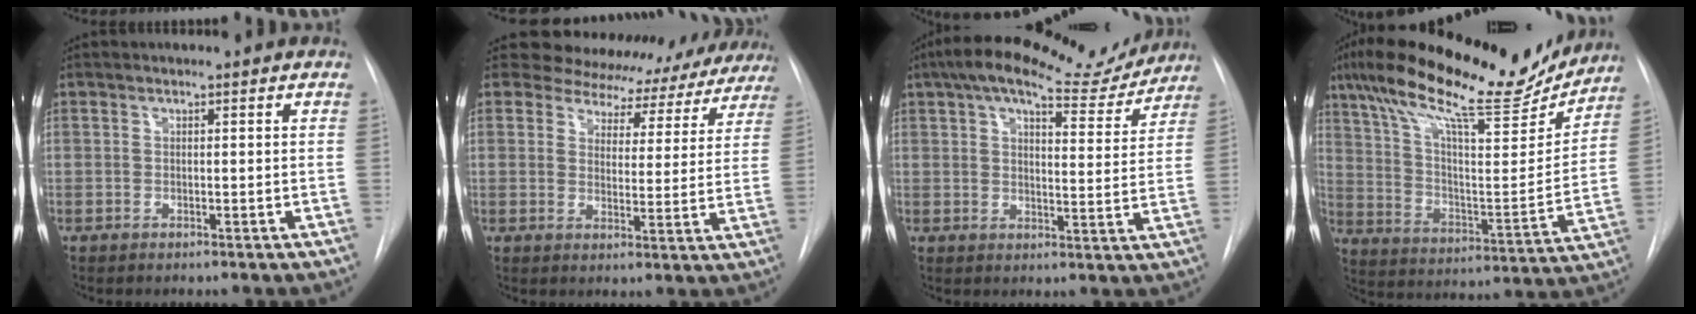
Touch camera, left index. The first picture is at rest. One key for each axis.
{"total": 19.7, "fx": 18.3, "fy": 6.9, "fz": 2.4, "tx": -0.017, "ty": -0.025, "tz": 0.199}
{"total": 17.1, "fx": 14.8, "fy": 4.2, "fz": 7.6, "tx": -0.111, "ty": 0.014, "tz": 0.194}
{"total": 24.0, "fx": 19.6, "fy": 4.9, "fz": 13.0, "tx": -0.224, "ty": 0.007, "tz": 0.298}